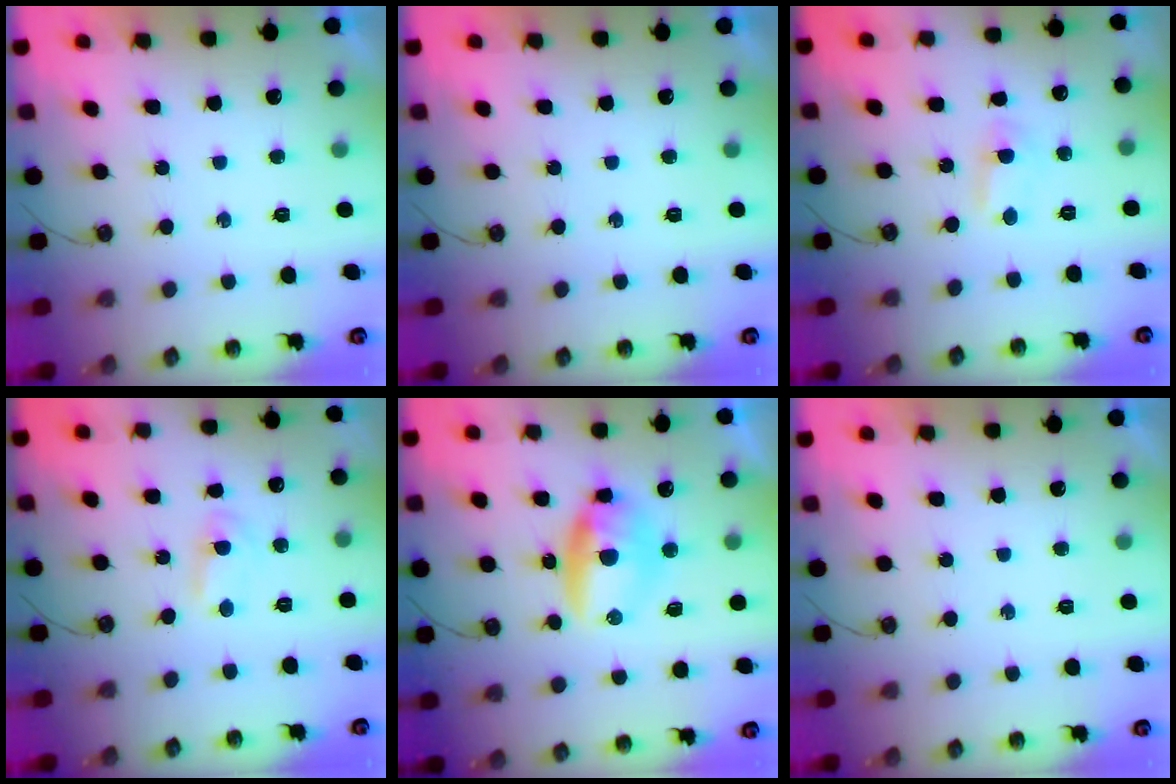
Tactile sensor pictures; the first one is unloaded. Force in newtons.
{"total": 0.0}
{"total": 2.0, "press": 1.9, "slide": 0.8}
{"total": 1.8, "press": 1.8, "slide": 0.3}
{"total": 9.0, "press": 8.5, "slide": 3.0}
{"total": 0.0}